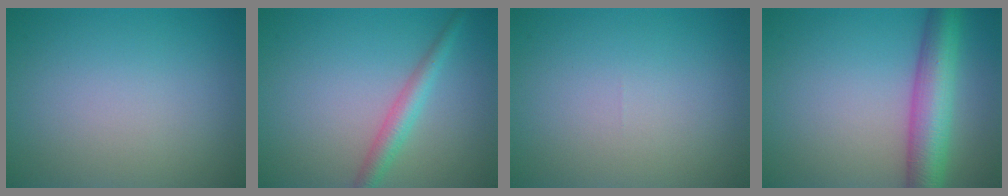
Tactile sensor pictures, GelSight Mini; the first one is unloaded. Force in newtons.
{"total": 2.6, "press": 2.6, "slide": 0.0}
{"total": 0.0}
{"total": 6.9, "press": 6.9, "slide": 0.2}